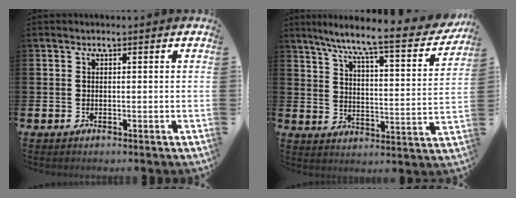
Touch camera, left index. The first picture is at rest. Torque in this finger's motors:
{"motor_torque": [0.96, -1.18, 0.52, 0.21]}